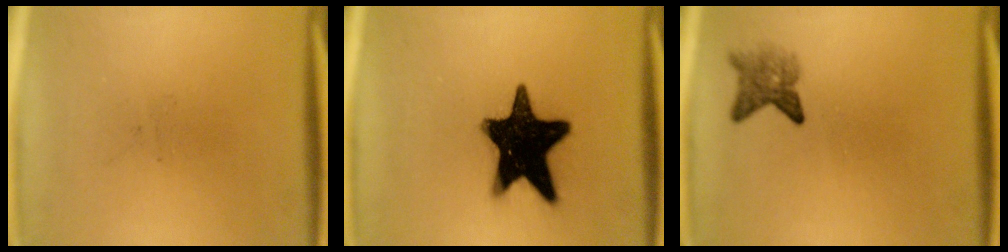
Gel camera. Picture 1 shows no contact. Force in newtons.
{"total": 19.4}
{"total": 3.1}